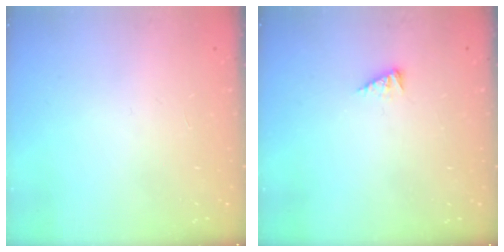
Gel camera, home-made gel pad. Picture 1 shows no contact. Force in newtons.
{"total": 2.2, "press": 2.2, "slide": 0.3}